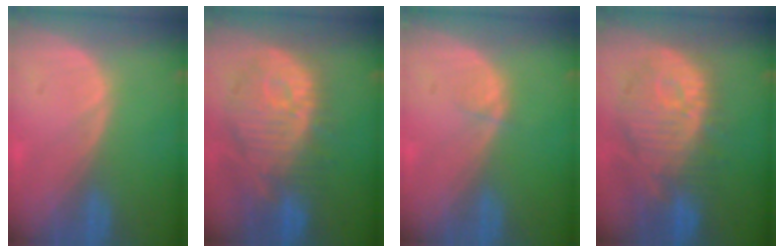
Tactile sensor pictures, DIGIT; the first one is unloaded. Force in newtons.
{"total": 12.8, "press": 11.3, "slide": 5.8}
{"total": 0.8, "press": 0.8, "slide": 0.1}
{"total": 12.8, "press": 11.3, "slide": 5.8}